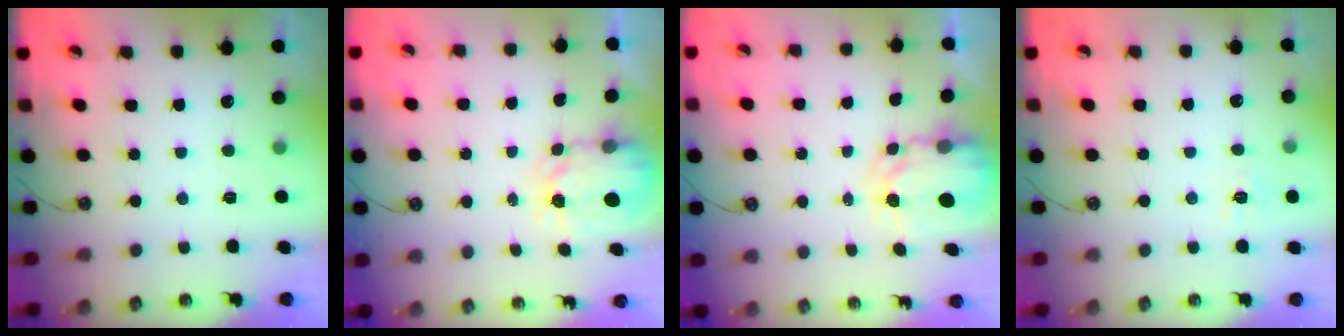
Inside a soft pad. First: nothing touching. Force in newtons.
{"total": 3.9, "press": 3.9, "slide": 0.4}
{"total": 3.9, "press": 3.9, "slide": 0.1}
{"total": 6.5, "press": 6.5, "slide": 0.5}